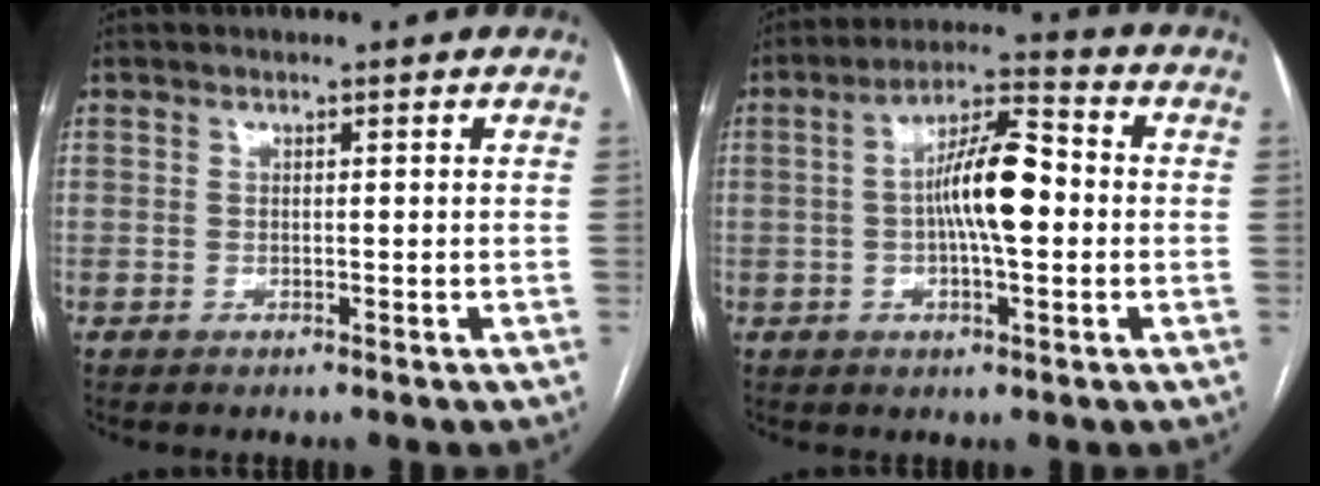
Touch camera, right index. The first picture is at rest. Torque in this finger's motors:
{"motor_torque": [1.80, -0.13, 0.83, 0.21]}